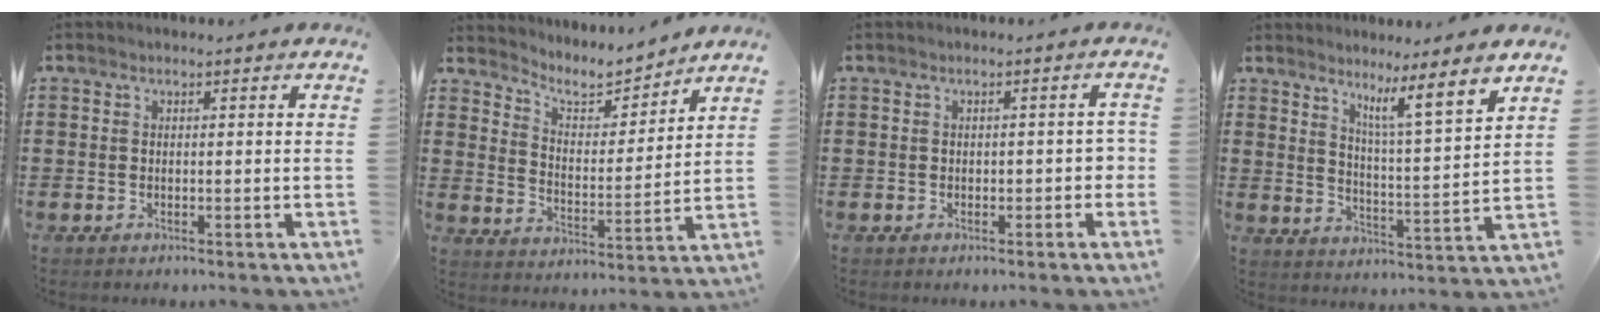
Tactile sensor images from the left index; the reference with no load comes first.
{"total": 5.3, "force": [4.8, 1.4, 1.6], "torque": [-0.050, -0.034, 0.078]}
{"total": 1.9, "force": [-0.5, 1.0, 1.5], "torque": [-0.031, 0.004, -0.011]}
{"total": 5.9, "force": [4.8, -1.0, 3.2], "torque": [-0.058, -0.048, 0.070]}